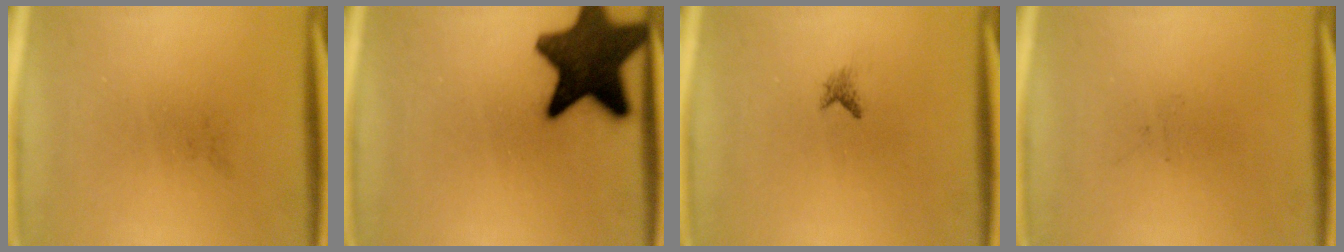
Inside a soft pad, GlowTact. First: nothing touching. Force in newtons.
{"total": 16.3}
{"total": 0.8}
{"total": 0.0}